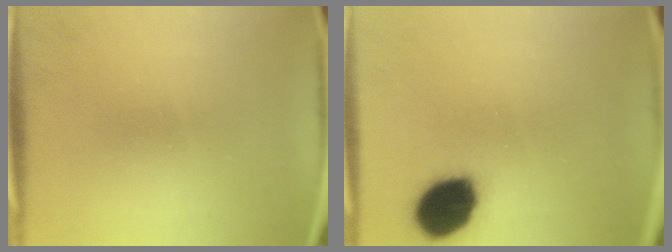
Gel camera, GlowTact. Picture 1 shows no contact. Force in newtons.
{"total": 15.5}